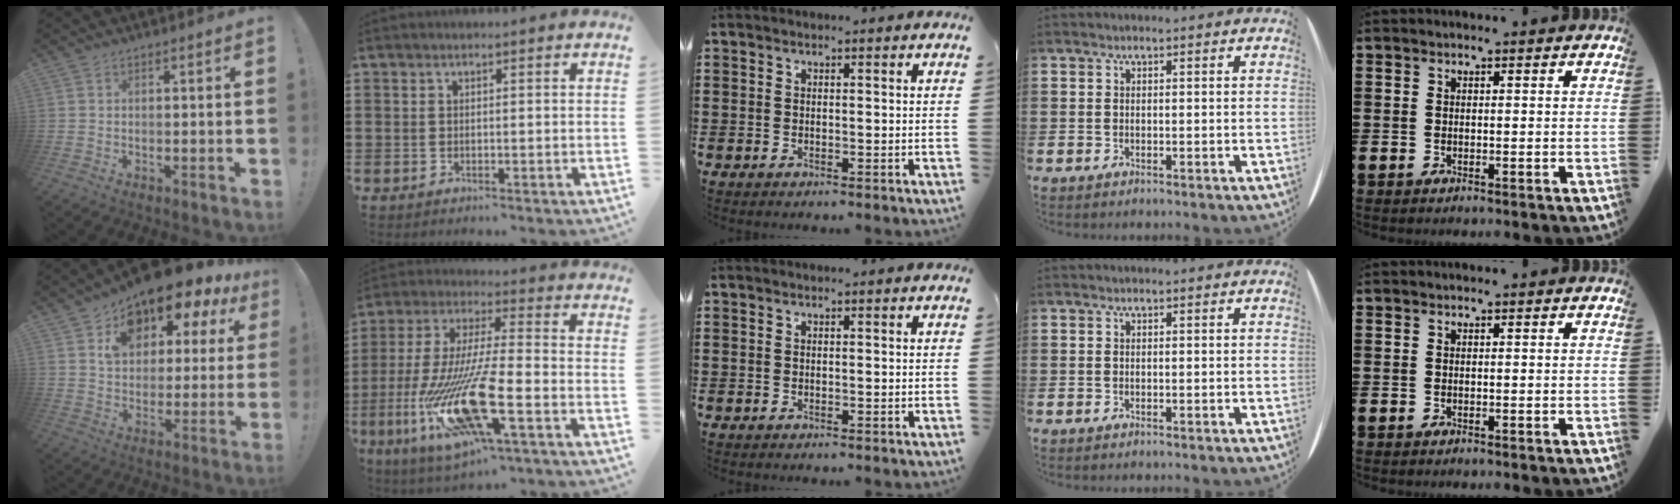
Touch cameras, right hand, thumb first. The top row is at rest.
{"thumb": {"total": 11.6, "force": [7.7, 6.5, 5.7], "torque": [-0.087, -0.066, 0.130]}, "index": {"total": 16.9, "force": [-7.5, 3.7, 14.6], "torque": [-0.312, -0.009, -0.136]}}